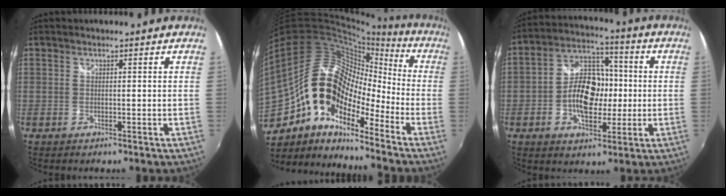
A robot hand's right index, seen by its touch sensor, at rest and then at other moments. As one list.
[{"total": 20.4, "force": [-9.8, 10.9, 14.2], "torque": [-0.260, -0.009, -0.197]}, {"total": 12.3, "force": [-1.9, 7.8, 9.4], "torque": [-0.176, 0.025, -0.032]}]